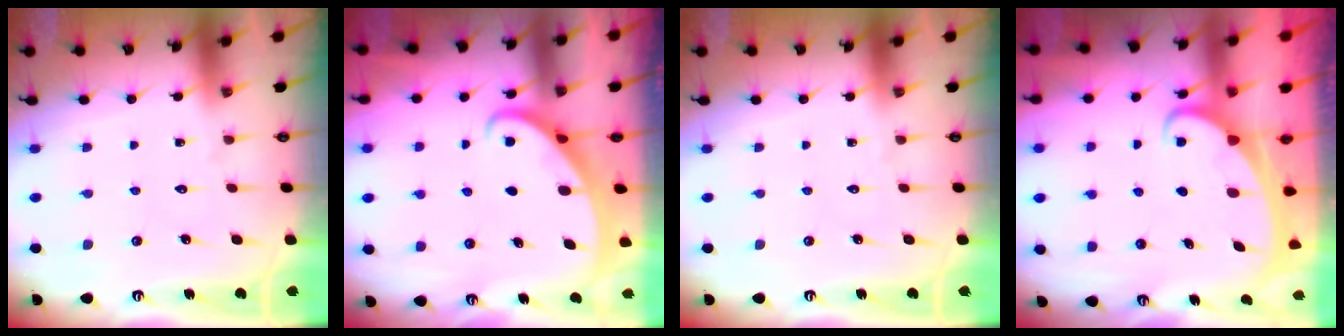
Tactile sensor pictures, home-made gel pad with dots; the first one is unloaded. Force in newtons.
{"total": 2.2, "press": 2.2, "slide": 0.2}
{"total": 0.0}
{"total": 2.0, "press": 2.0, "slide": 0.3}